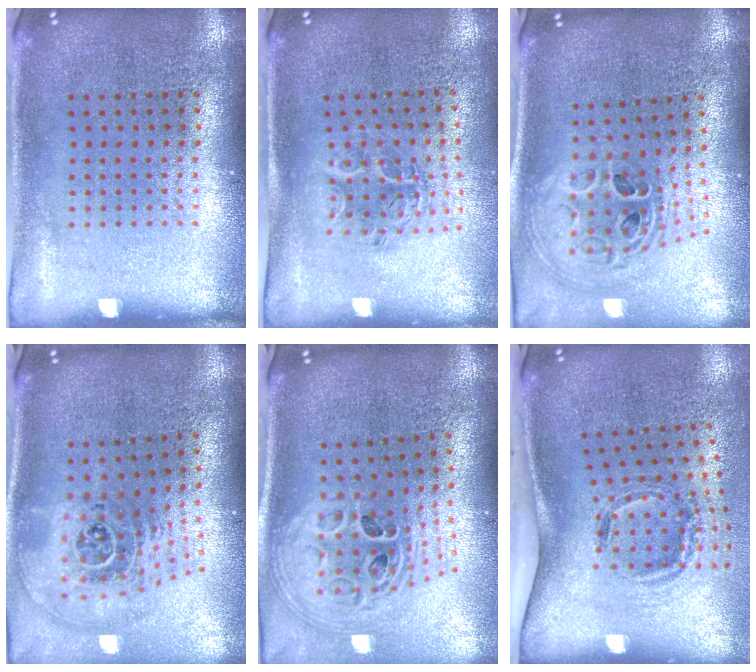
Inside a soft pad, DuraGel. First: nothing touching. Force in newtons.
{"total": 1.1, "press": 1.1, "slide": 0.2}
{"total": 1.7, "press": 1.5, "slide": 0.9}
{"total": 2.8, "press": 1.9, "slide": 2.1}
{"total": 2.9, "press": 2.0, "slide": 2.0}
{"total": 1.9, "press": 1.3, "slide": 1.5}